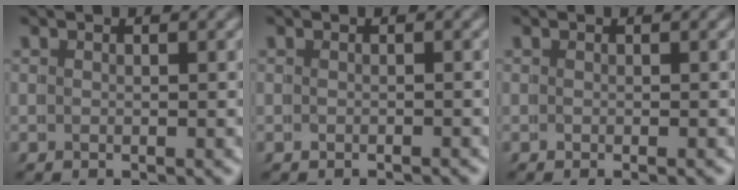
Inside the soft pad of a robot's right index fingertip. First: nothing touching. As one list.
[{"total": 0.9, "force": [-0.8, 0.1, 0.0], "torque": [0.007, 0.003, -0.013]}, {"total": 0.8, "force": [-0.5, 0.0, 0.6], "torque": [0.003, 0.004, -0.008]}]